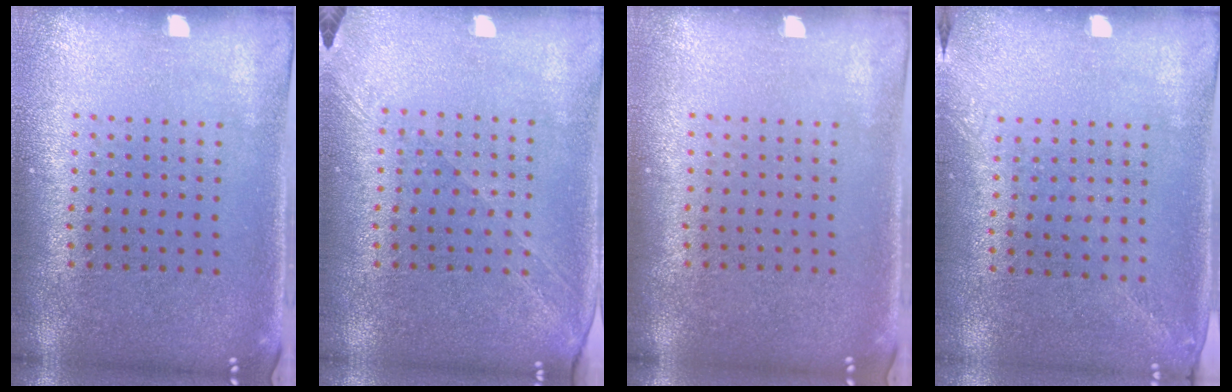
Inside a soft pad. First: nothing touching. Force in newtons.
{"total": 1.4, "press": 1.2, "slide": 0.8}
{"total": 0.0}
{"total": 1.4, "press": 1.1, "slide": 0.9}